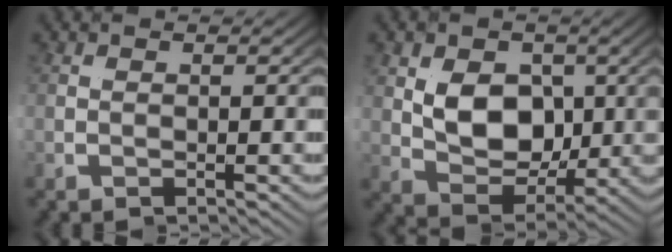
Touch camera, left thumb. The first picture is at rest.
{"total": 8.5, "force": [2.5, 5.3, 6.1], "torque": [-0.104, 0.007, 0.027]}